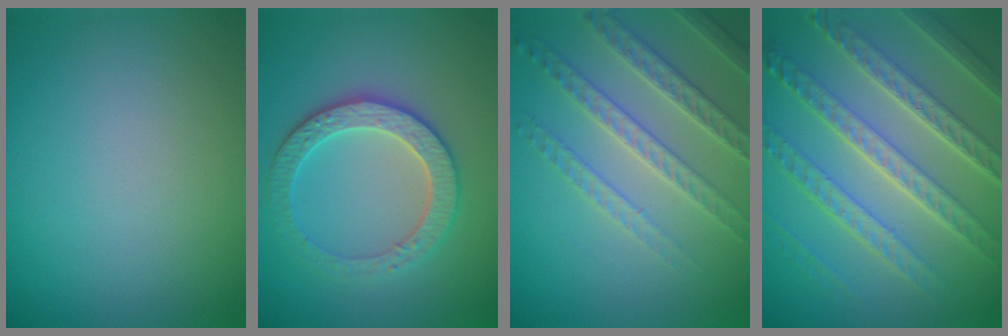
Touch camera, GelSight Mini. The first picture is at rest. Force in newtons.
{"total": 3.8, "press": 3.6, "slide": 1.2}
{"total": 4.0, "press": 3.9, "slide": 0.8}
{"total": 8.8, "press": 6.3, "slide": 6.2}